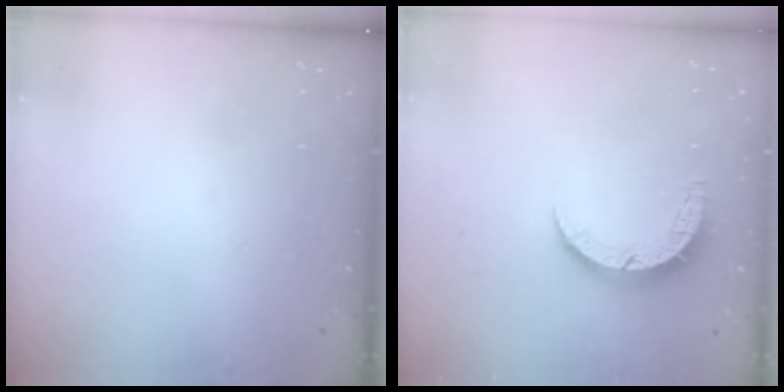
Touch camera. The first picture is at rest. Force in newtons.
{"total": 6.0, "press": 6.0, "slide": 0.4}